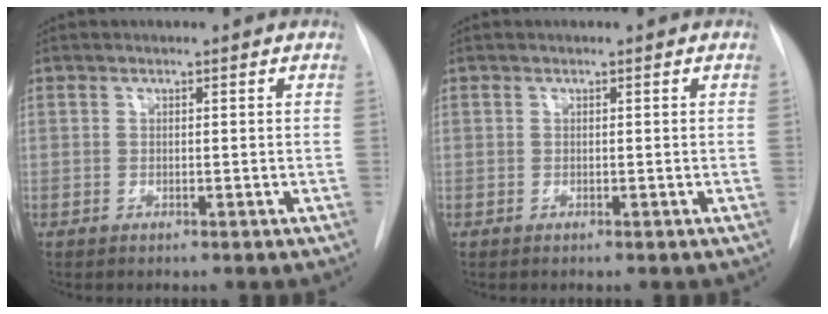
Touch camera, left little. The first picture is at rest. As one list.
[{"total": 0.0}]